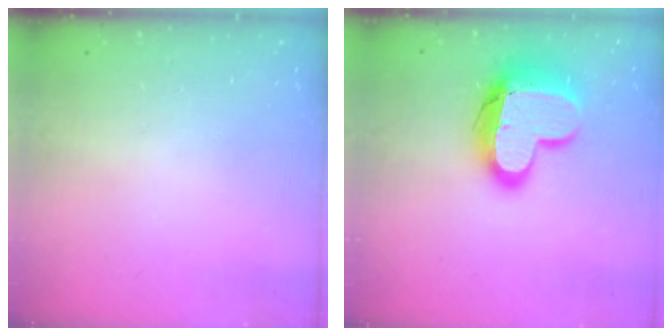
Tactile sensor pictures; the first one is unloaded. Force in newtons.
{"total": 17.2, "press": 17.1, "slide": 1.5}